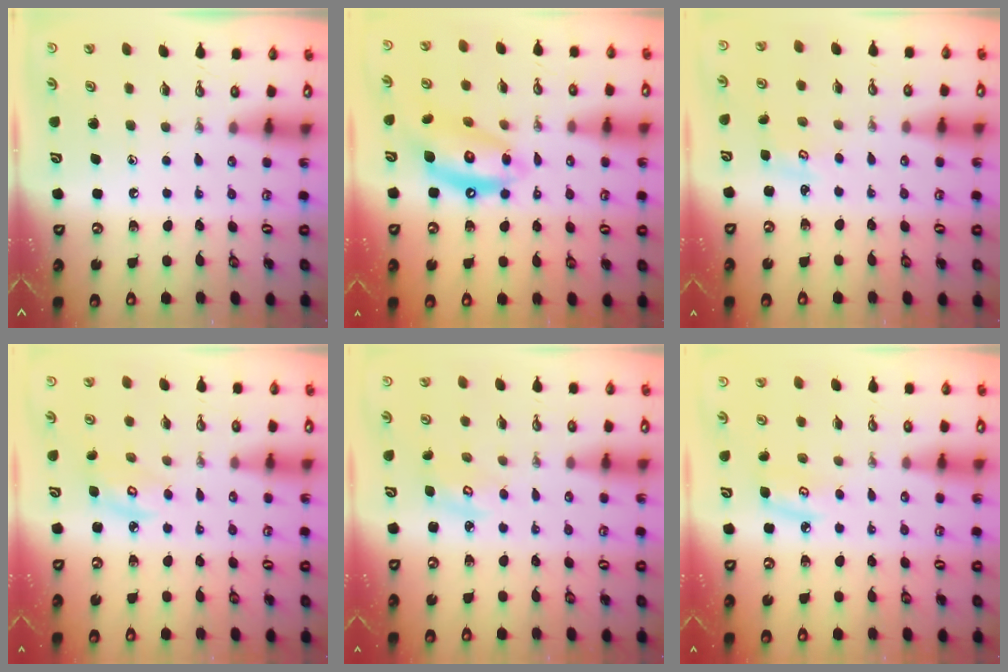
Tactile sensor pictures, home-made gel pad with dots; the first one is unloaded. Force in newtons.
{"total": 12.2, "press": 12.1, "slide": 1.1}
{"total": 2.2, "press": 2.2, "slide": 0.3}
{"total": 4.1, "press": 4.1, "slide": 0.1}
{"total": 3.2, "press": 3.2, "slide": 0.0}
{"total": 5.0, "press": 5.0, "slide": 0.3}